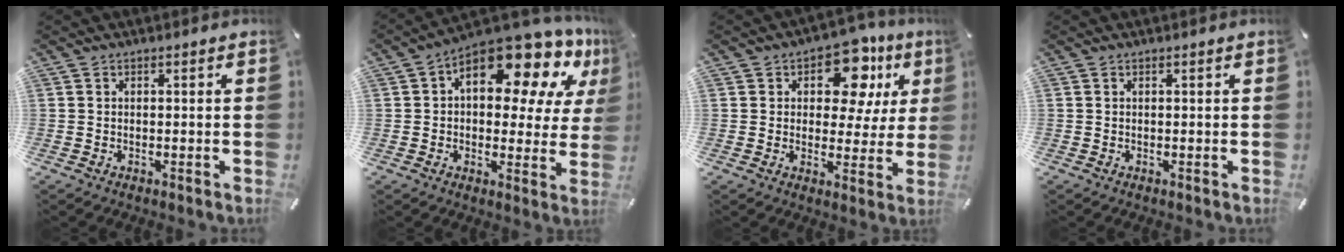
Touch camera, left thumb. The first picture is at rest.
{"total": 16.9, "force": [9.9, 7.9, 11.2], "torque": [-0.154, -0.078, 0.164]}
{"total": 14.0, "force": [6.5, 8.5, 9.1], "torque": [-0.126, -0.026, 0.110]}
{"total": 0.0}